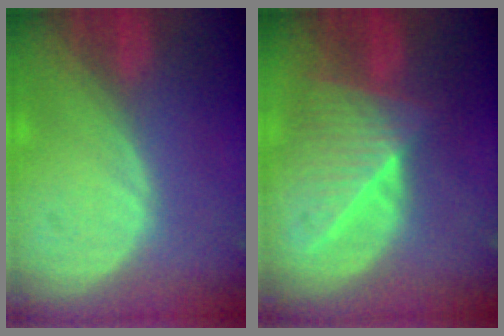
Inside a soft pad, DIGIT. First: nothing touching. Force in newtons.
{"total": 8.3, "press": 7.5, "slide": 3.5}